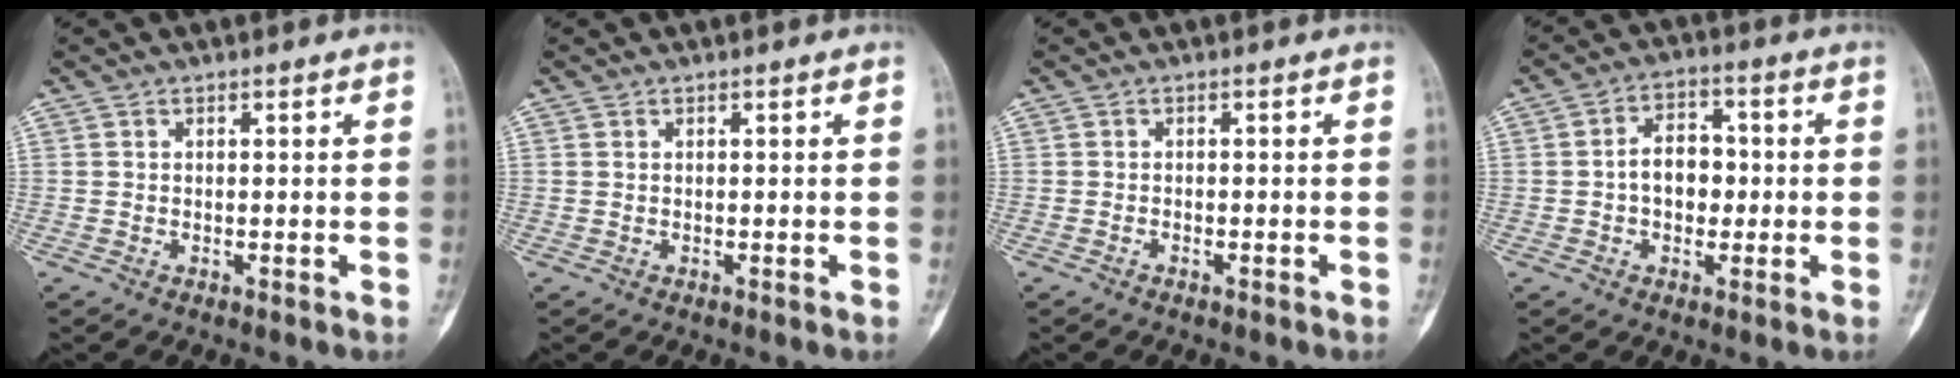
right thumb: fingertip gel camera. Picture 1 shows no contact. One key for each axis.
{"total": 0.0}
{"total": 0.6, "fx": -0.4, "fy": 0.2, "fz": 0.3, "tx": -0.010, "ty": 0.005, "tz": -0.008}
{"total": 7.2, "fx": -0.4, "fy": 5.1, "fz": 5.0, "tx": -0.052, "ty": 0.018, "tz": -0.015}